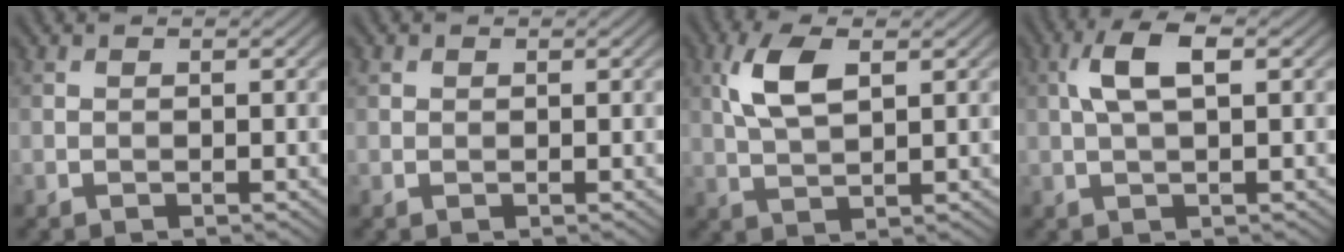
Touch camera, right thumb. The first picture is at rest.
{"total": 0.6, "force": [0.3, 0.4, 0.2], "torque": [-0.003, 0.000, 0.007]}
{"total": 5.9, "force": [2.0, 2.4, 5.0], "torque": [-0.117, 0.005, 0.039]}
{"total": 5.1, "force": [1.2, 1.7, 4.7], "torque": [-0.101, 0.012, 0.020]}